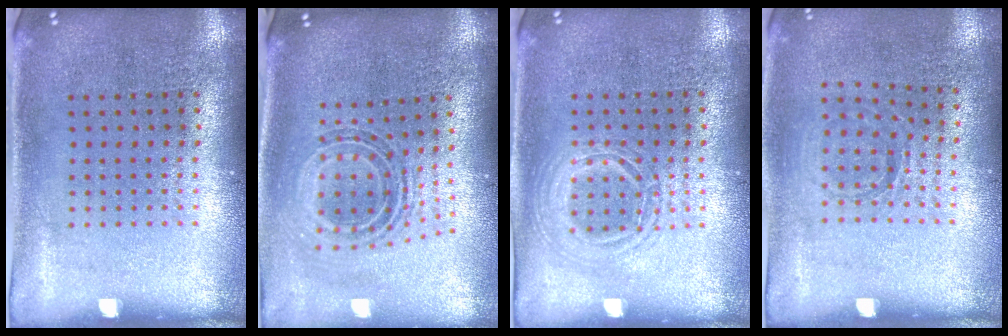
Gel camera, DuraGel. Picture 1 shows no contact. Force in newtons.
{"total": 0.9, "press": 0.9, "slide": 0.4}
{"total": 1.2, "press": 1.2, "slide": 0.1}
{"total": 0.8, "press": 0.8, "slide": 0.2}